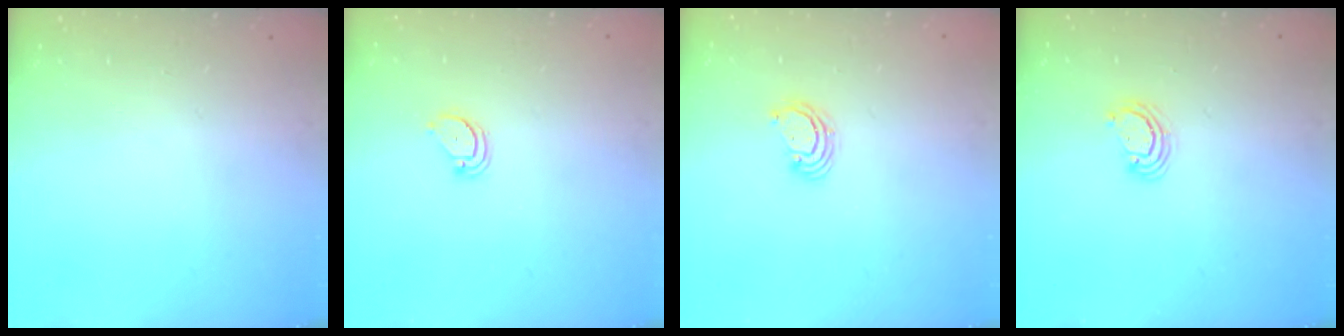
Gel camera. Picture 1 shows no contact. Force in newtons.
{"total": 2.1, "press": 2.1, "slide": 0.1}
{"total": 3.3, "press": 3.3, "slide": 0.4}
{"total": 3.2, "press": 3.1, "slide": 0.3}